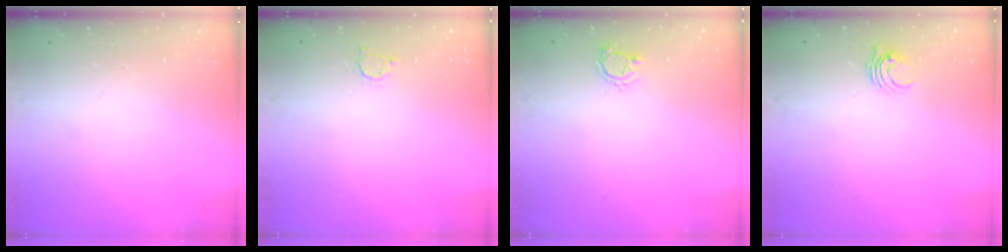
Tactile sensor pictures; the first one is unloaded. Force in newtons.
{"total": 2.5, "press": 2.5, "slide": 0.4}
{"total": 4.1, "press": 4.0, "slide": 0.4}
{"total": 3.7, "press": 3.7, "slide": 0.3}